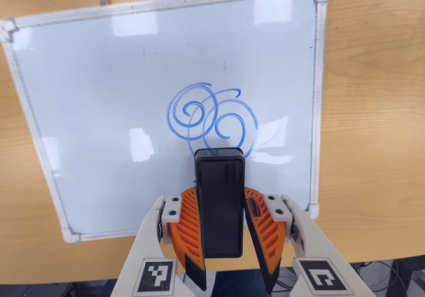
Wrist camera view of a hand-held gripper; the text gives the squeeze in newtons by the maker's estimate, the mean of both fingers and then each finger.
{"total": 6.6, "left": 6.2, "right": 7.1}